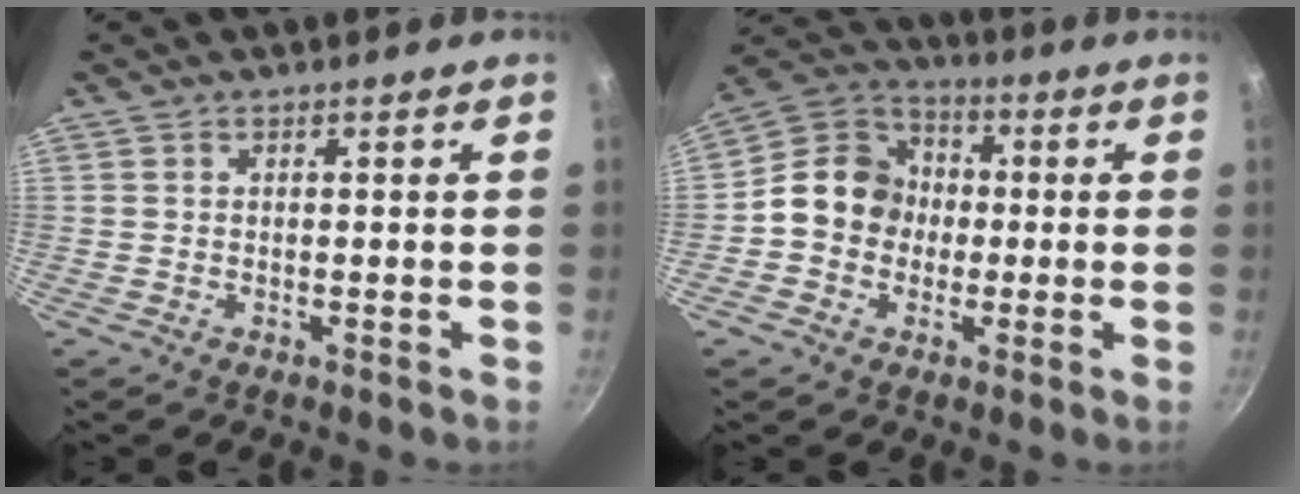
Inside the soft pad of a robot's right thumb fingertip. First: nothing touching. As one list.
[{"total": 11.5, "force": [-0.9, 10.1, 5.3], "torque": [-0.049, 0.031, -0.038]}]